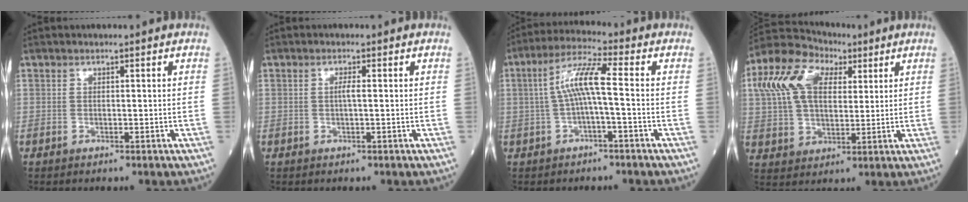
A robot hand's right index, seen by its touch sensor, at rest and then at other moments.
{"total": 1.2, "force": [0.0, 0.0, 1.2], "torque": [-0.026, 0.000, 0.000]}
{"total": 7.0, "force": [-0.1, 0.5, 7.0], "torque": [-0.139, 0.024, -0.004]}
{"total": 13.6, "force": [5.1, 8.0, 9.8], "torque": [-0.218, 0.046, 0.092]}